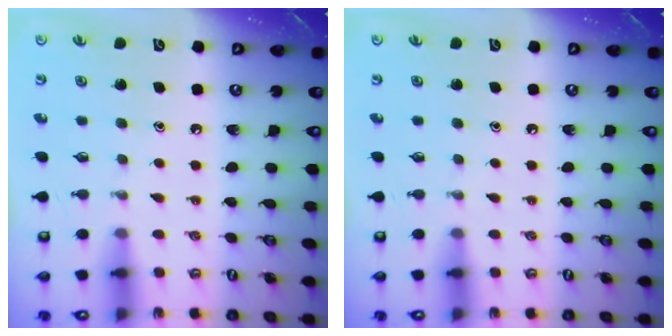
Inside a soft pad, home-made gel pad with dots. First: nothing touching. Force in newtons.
{"total": 0.0}